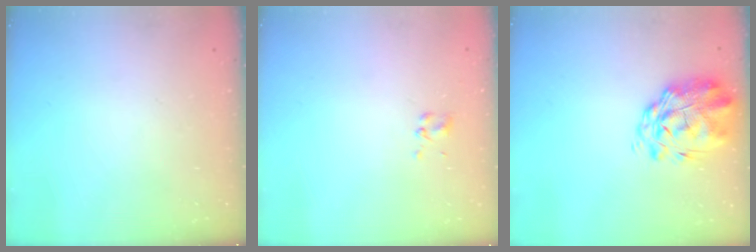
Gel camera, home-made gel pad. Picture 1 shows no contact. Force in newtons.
{"total": 1.7, "press": 1.5, "slide": 0.8}
{"total": 3.3, "press": 2.8, "slide": 1.7}